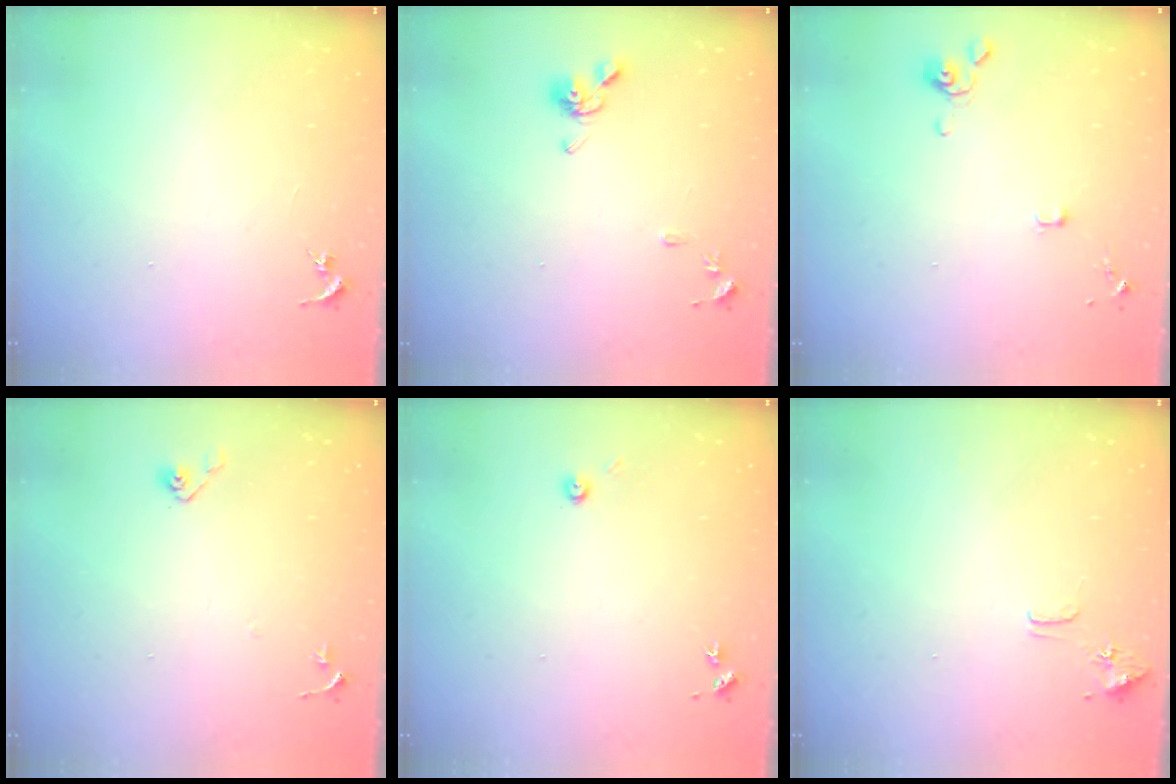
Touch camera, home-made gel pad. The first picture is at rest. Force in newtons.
{"total": 9.4, "press": 9.4, "slide": 1.0}
{"total": 4.0, "press": 4.0, "slide": 0.8}
{"total": 4.5, "press": 4.4, "slide": 0.8}
{"total": 3.5, "press": 3.5, "slide": 0.2}
{"total": 8.1, "press": 8.1, "slide": 0.7}